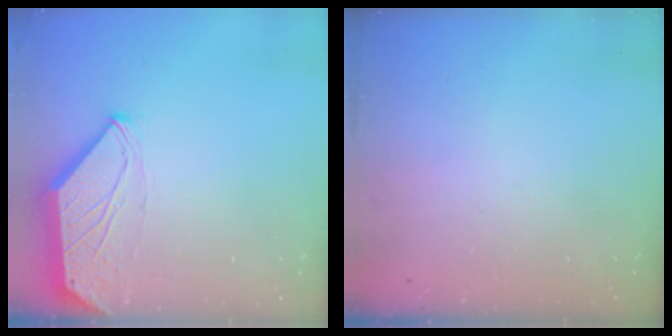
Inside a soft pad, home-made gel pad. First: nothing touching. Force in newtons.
{"total": 0.0}